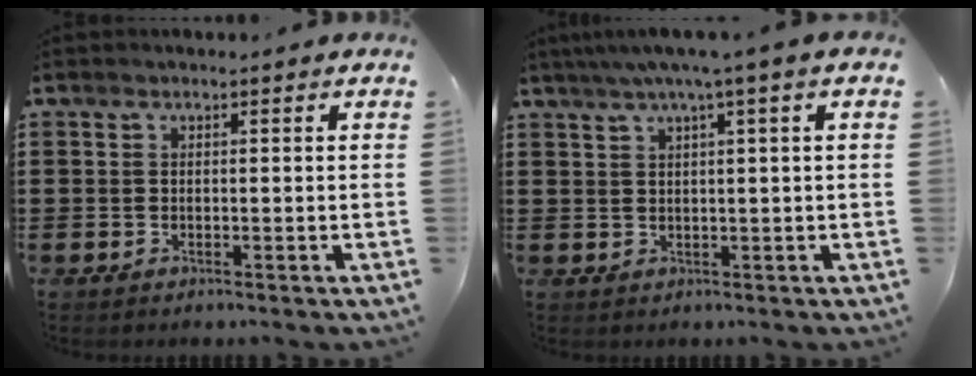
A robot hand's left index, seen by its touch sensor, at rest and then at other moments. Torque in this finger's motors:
{"motor_torque": [2.14, 0.00, 0.27, -0.09]}